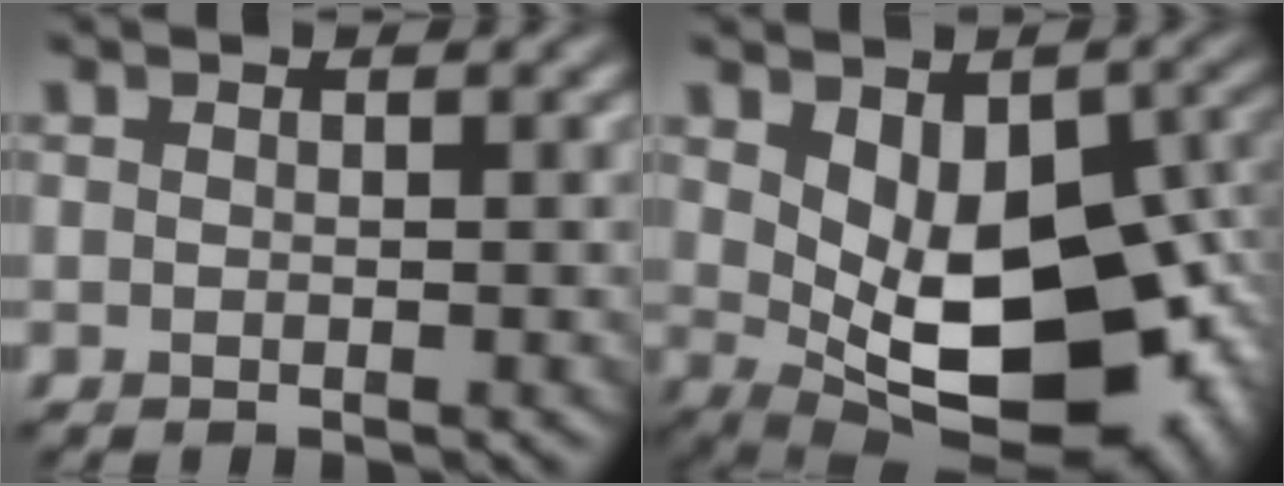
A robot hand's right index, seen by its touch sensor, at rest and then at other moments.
{"total": 14.4, "force": [-0.9, 8.1, 11.9], "torque": [-0.161, -0.030, 0.014]}